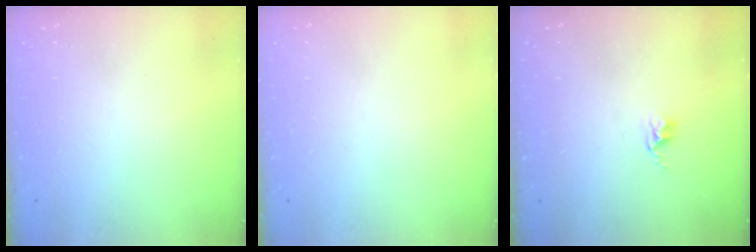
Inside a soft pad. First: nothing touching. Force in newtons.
{"total": 0.0}
{"total": 2.4, "press": 2.4, "slide": 0.3}